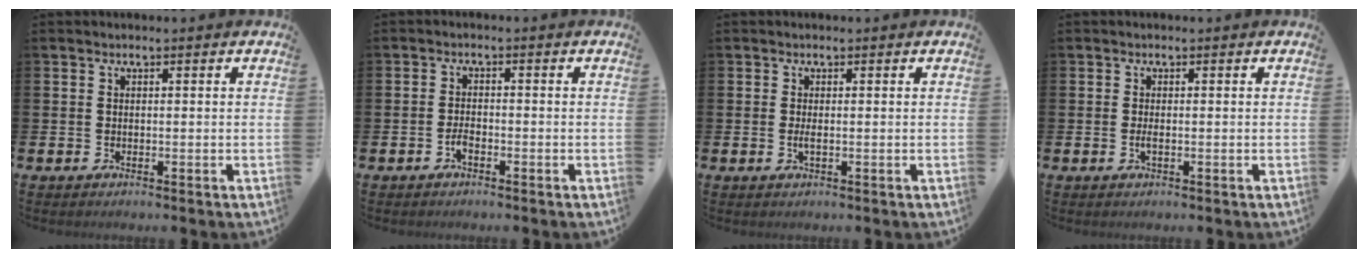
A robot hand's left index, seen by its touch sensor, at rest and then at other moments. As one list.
[{"total": 1.7, "force": [-1.1, 0.7, 1.2], "torque": [-0.027, 0.003, -0.020]}, {"total": 1.0, "force": [-0.1, 0.2, 0.9], "torque": [-0.020, 0.000, -0.002]}, {"total": 0.9, "force": [-0.2, 0.2, 0.9], "torque": [-0.019, 0.001, -0.003]}]